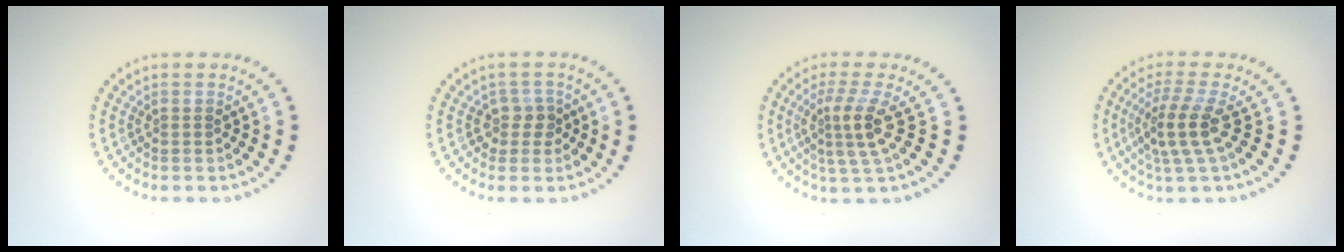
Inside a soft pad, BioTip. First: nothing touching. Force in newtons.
{"total": 2.0, "press": 1.7, "slide": 1.1}
{"total": 3.1, "press": 2.3, "slide": 2.2}
{"total": 3.5, "press": 2.9, "slide": 2.1}